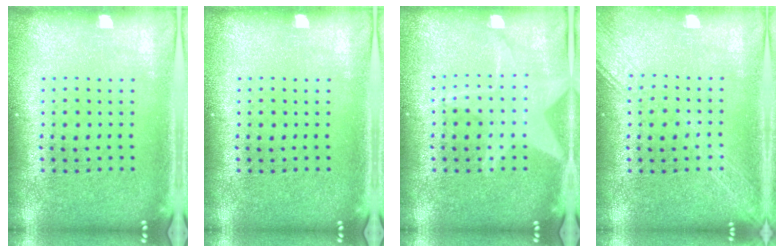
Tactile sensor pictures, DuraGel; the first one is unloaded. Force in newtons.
{"total": 0.0}
{"total": 2.7, "press": 2.7, "slide": 0.4}
{"total": 1.6, "press": 1.6, "slide": 0.3}